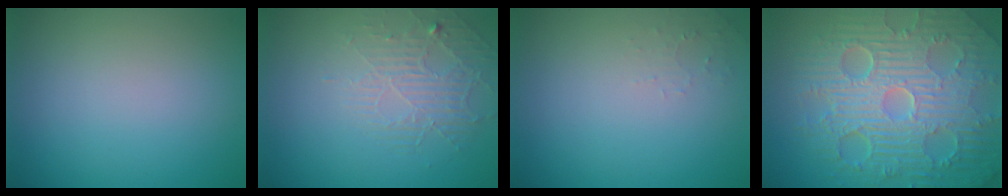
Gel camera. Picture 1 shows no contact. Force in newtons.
{"total": 2.2, "press": 1.4, "slide": 1.7}
{"total": 0.9, "press": 0.9, "slide": 0.2}
{"total": 11.7, "press": 7.4, "slide": 9.0}